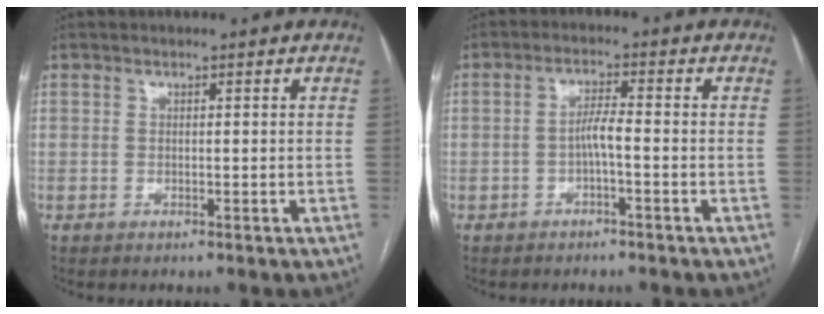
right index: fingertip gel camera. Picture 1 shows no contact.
{"total": 2.9, "force": [-1.1, 0.2, 2.7], "torque": [-0.049, 0.007, -0.020]}